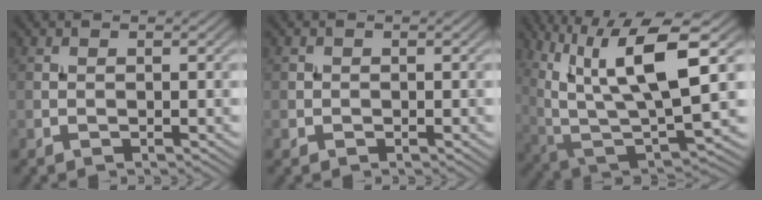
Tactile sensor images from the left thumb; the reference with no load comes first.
{"total": 0.8, "force": [-0.1, 0.8, 0.1], "torque": [0.000, -0.004, -0.004]}
{"total": 15.4, "force": [5.6, 5.4, 13.3], "torque": [-0.276, 0.001, 0.110]}